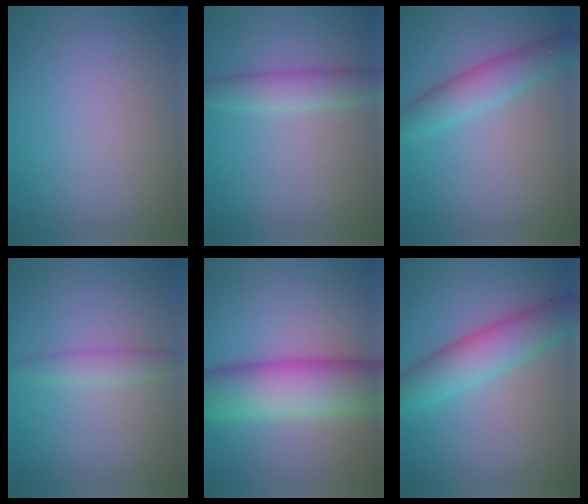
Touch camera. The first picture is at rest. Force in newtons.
{"total": 2.9, "press": 2.9, "slide": 0.2}
{"total": 3.7, "press": 3.7, "slide": 0.1}
{"total": 1.8, "press": 1.8, "slide": 0.1}
{"total": 9.0, "press": 9.0, "slide": 0.2}
{"total": 5.3, "press": 5.3, "slide": 0.2}